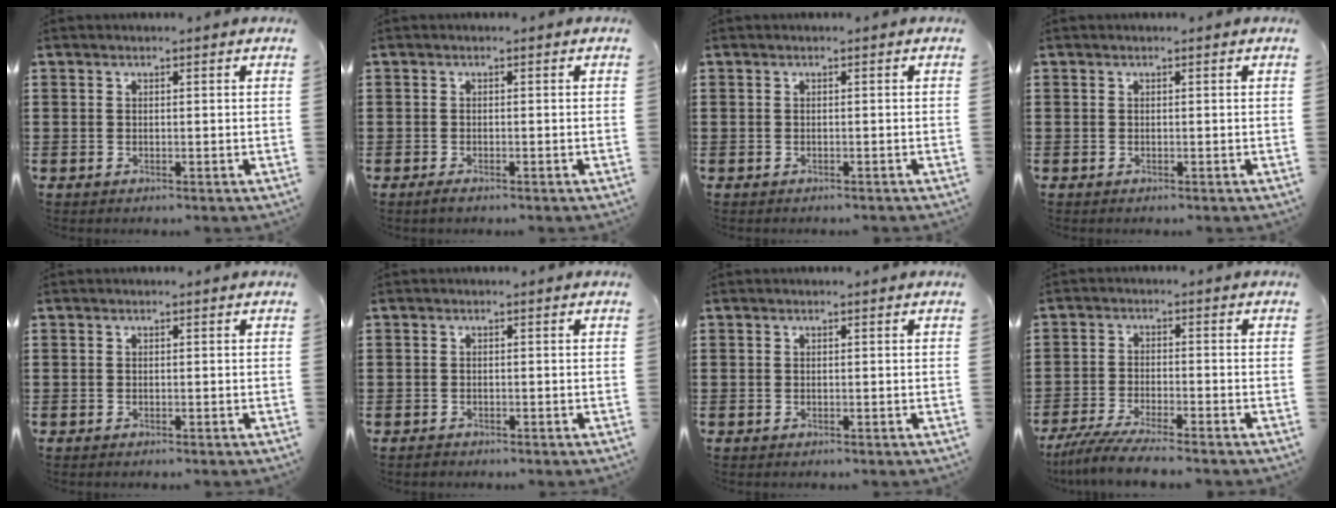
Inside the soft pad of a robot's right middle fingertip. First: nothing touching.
{"total": 0.7, "force": [-0.5, 0.1, 0.5], "torque": [-0.011, -0.006, -0.007]}
{"total": 0.0}
{"total": 0.0}
{"total": 0.0}
{"total": 0.7, "force": [-0.6, 0.4, 0.0], "torque": [-0.001, 0.002, -0.014]}
{"total": 0.0}
{"total": 5.0, "force": [-4.6, -0.1, 1.9], "torque": [-0.053, -0.019, -0.093]}